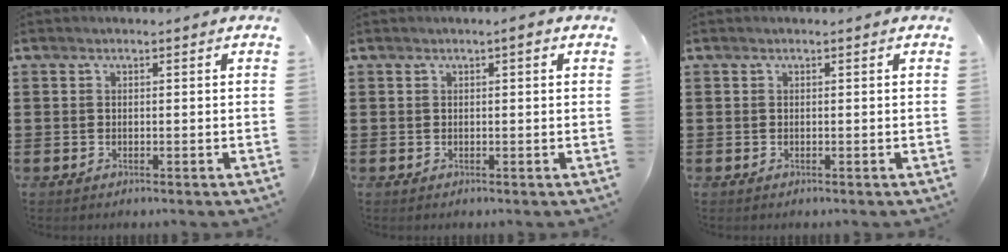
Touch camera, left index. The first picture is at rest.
{"total": 1.0, "force": [0.3, 0.1, 1.0], "torque": [-0.018, 0.001, 0.005]}
{"total": 0.0}